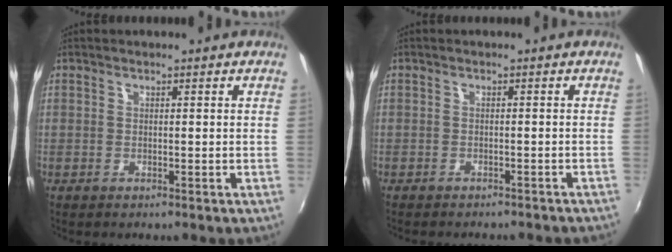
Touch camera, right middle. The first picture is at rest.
{"total": 6.3, "force": [-5.6, 1.6, 2.3], "torque": [-0.055, -0.016, -0.071]}